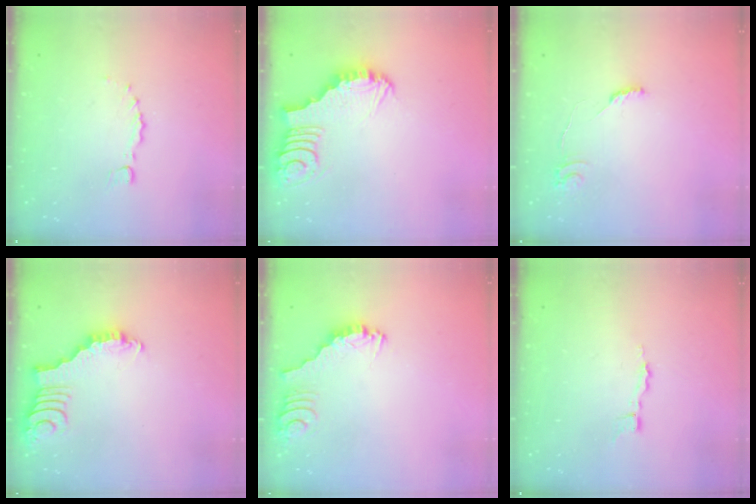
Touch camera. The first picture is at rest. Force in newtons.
{"total": 4.0, "press": 4.0, "slide": 0.4}
{"total": 6.6, "press": 6.6, "slide": 0.5}
{"total": 3.3, "press": 3.2, "slide": 0.6}
{"total": 2.7, "press": 2.7, "slide": 0.1}
{"total": 2.9, "press": 2.9, "slide": 0.3}